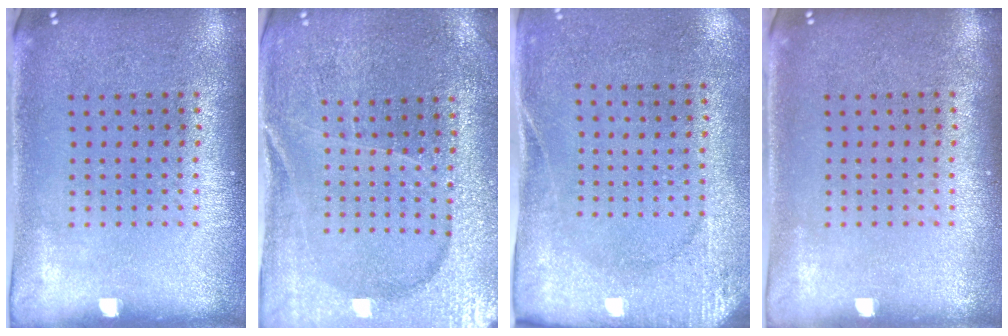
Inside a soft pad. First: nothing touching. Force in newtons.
{"total": 3.1, "press": 3.1, "slide": 0.3}
{"total": 2.7, "press": 2.1, "slide": 1.7}
{"total": 0.0}